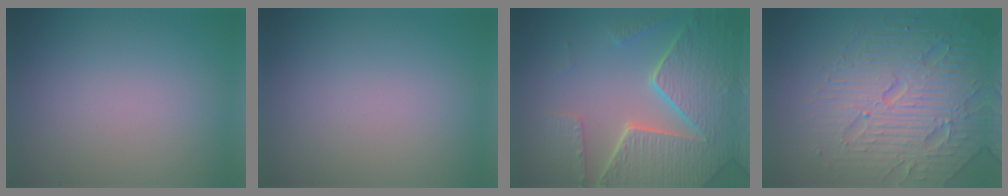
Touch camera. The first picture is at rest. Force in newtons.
{"total": 0.0}
{"total": 8.4, "press": 6.0, "slide": 5.8}
{"total": 7.4, "press": 7.3, "slide": 1.6}